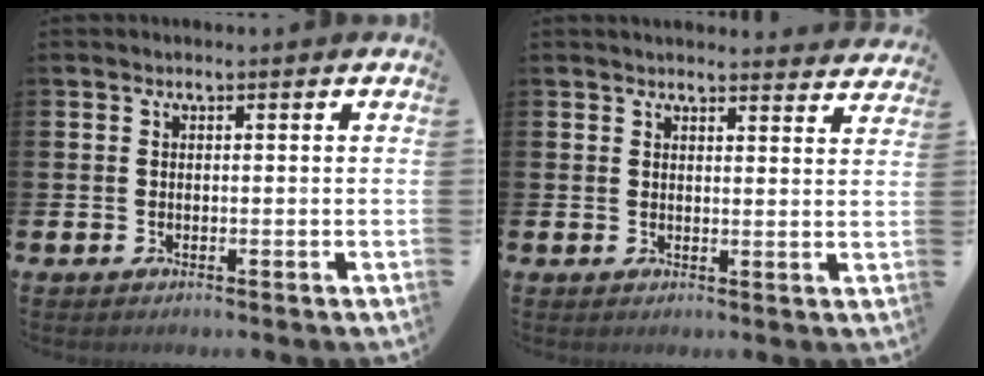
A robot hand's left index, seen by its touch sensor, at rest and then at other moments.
{"total": 2.6, "force": [2.6, 0.2, 0.0], "torque": [0.001, -0.020, 0.046]}